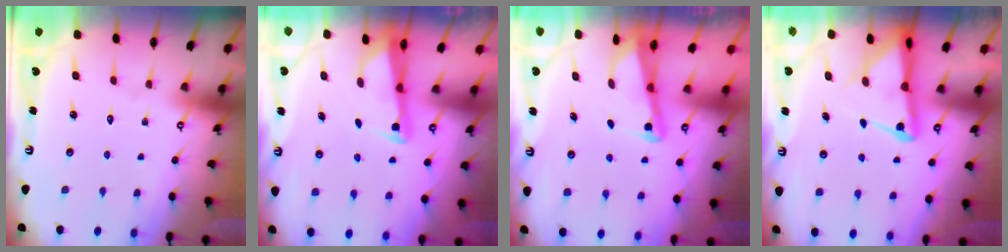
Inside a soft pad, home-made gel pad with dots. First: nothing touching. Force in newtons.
{"total": 2.8, "press": 2.7, "slide": 0.6}
{"total": 3.0, "press": 3.0, "slide": 0.3}
{"total": 6.9, "press": 6.8, "slide": 0.8}